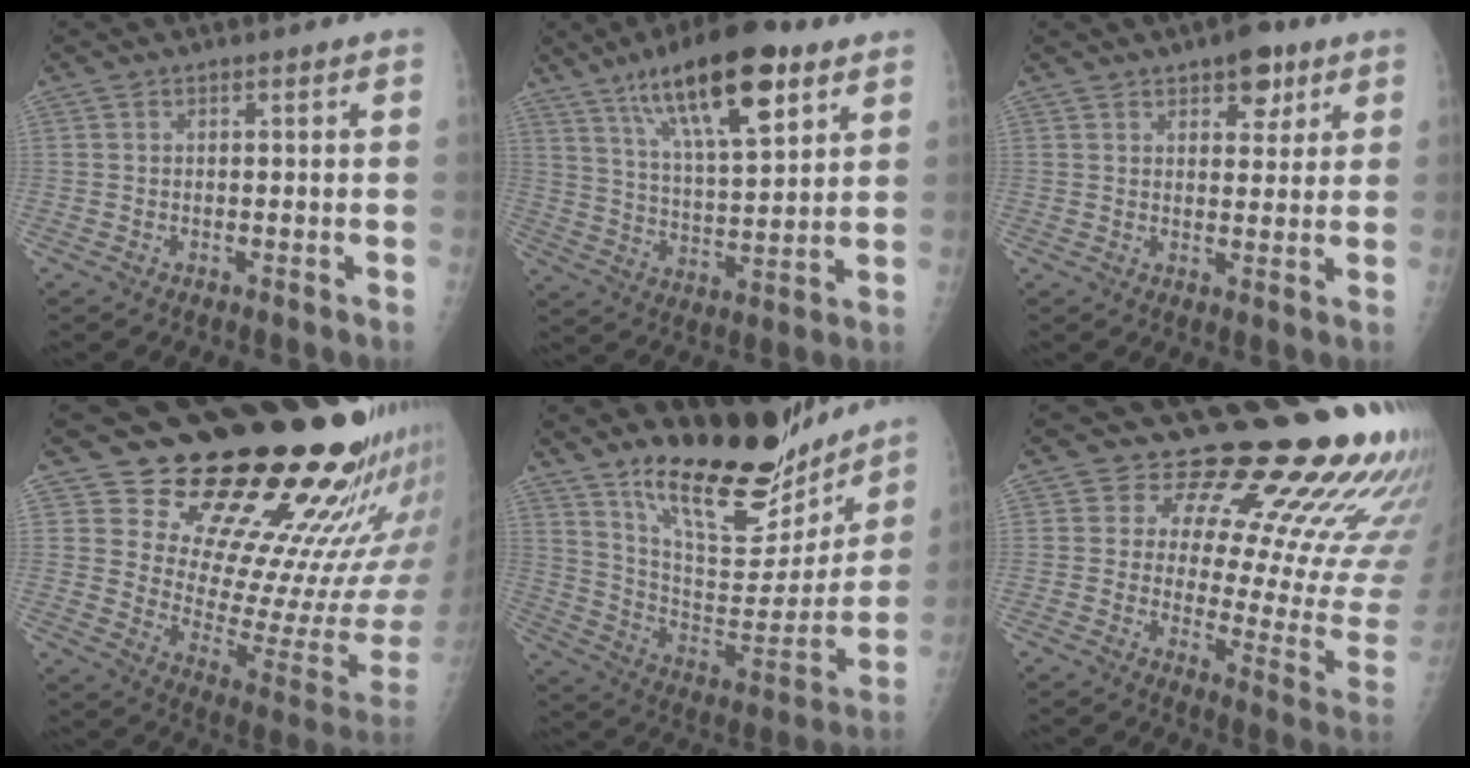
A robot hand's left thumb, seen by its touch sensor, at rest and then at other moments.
{"total": 19.1, "force": [10.7, 6.1, 14.6], "torque": [-0.216, -0.037, 0.186]}
{"total": 6.5, "force": [3.9, 3.3, 4.0], "torque": [-0.026, -0.016, 0.051]}
{"total": 23.5, "force": [16.4, 6.9, 15.3], "torque": [-0.185, -0.146, 0.241]}
{"total": 24.5, "force": [19.2, 8.5, 12.6], "torque": [-0.151, -0.115, 0.313]}
{"total": 23.2, "force": [17.0, 8.8, 13.2], "torque": [-0.133, -0.131, 0.202]}